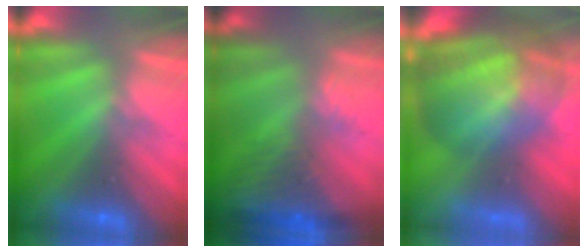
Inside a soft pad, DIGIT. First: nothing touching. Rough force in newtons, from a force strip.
{"total": 8.8}
{"total": 10.8}